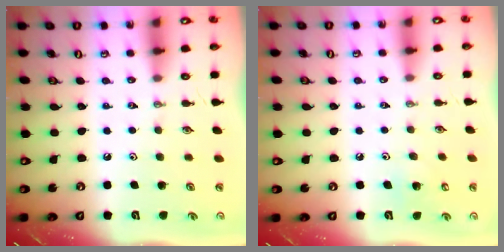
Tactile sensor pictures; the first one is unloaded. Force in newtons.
{"total": 6.3, "press": 6.3, "slide": 0.5}